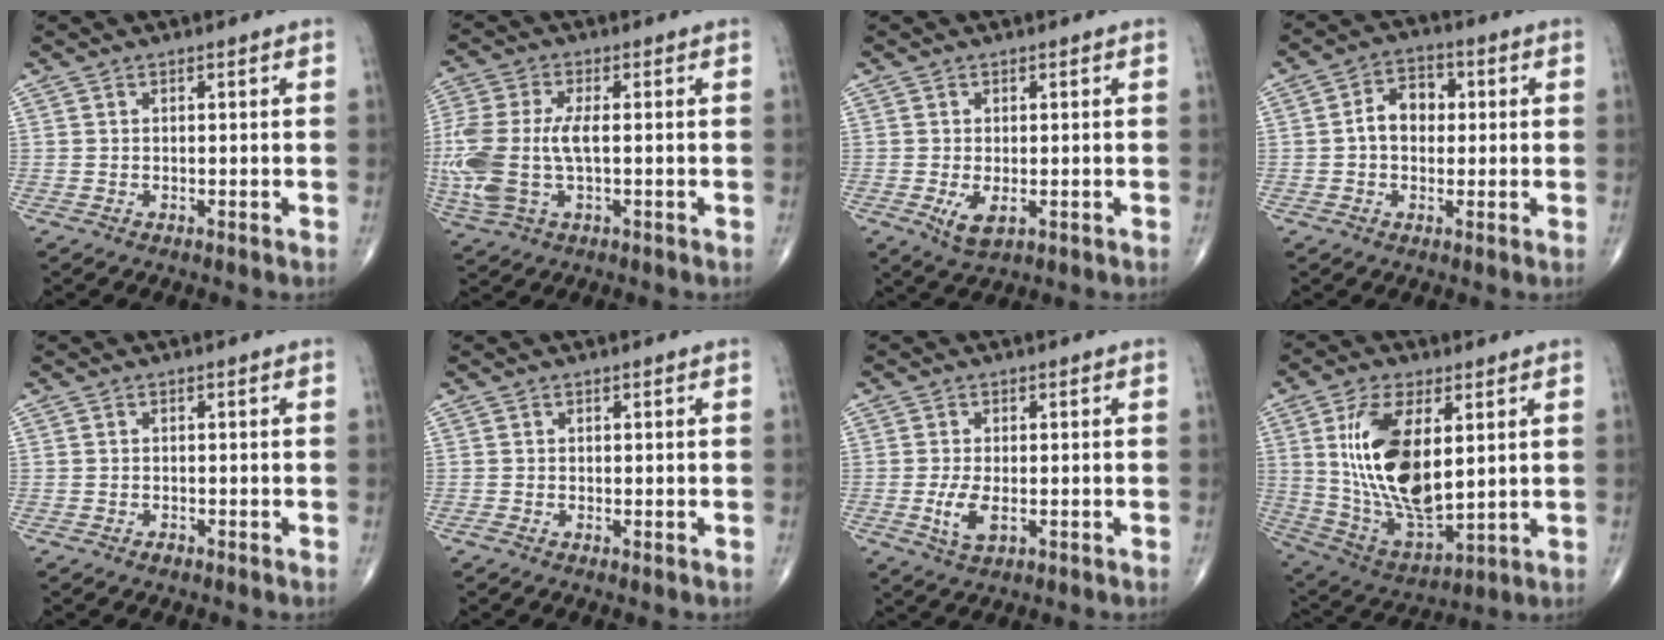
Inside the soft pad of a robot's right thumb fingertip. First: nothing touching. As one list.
[{"total": 14.6, "force": [-1.1, 7.1, 12.7], "torque": [-0.331, 0.000, -0.015]}, {"total": 3.9, "force": [-1.0, 1.9, 3.3], "torque": [-0.061, -0.010, -0.011]}, {"total": 6.6, "force": [0.3, 4.9, 4.5], "torque": [-0.056, 0.019, -0.003]}, {"total": 0.8, "force": [-0.6, 0.5, 0.3], "torque": [-0.004, 0.002, -0.011]}, {"total": 0.5, "force": [-0.2, 0.2, 0.4], "torque": [-0.013, -0.002, -0.007]}, {"total": 4.5, "force": [-1.0, 2.1, 3.9], "torque": [-0.082, -0.009, -0.016]}, {"total": 19.2, "force": [3.9, 9.1, 16.4], "torque": [-0.308, -0.023, 0.088]}]